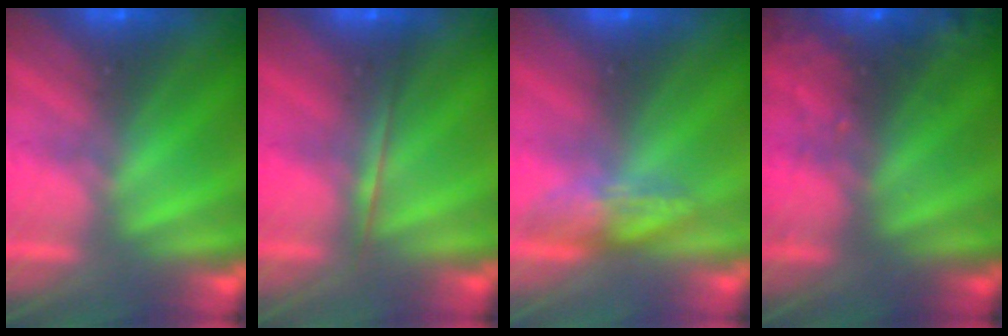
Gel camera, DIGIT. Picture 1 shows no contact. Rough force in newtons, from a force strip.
{"total": 1.7}
{"total": 2.4}
{"total": 7.6}